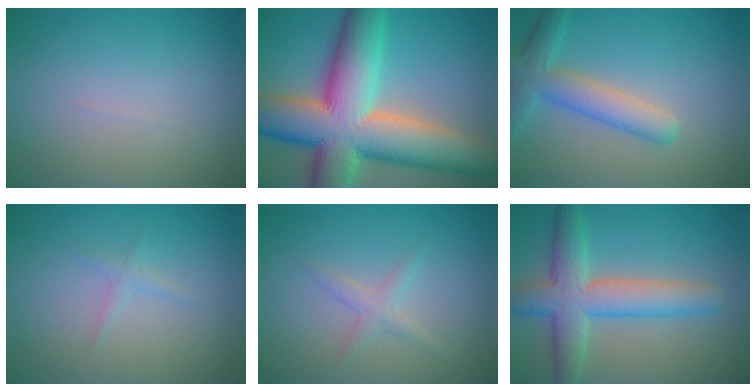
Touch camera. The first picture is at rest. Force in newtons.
{"total": 16.4, "press": 16.3, "slide": 0.9}
{"total": 4.4, "press": 4.4, "slide": 0.2}
{"total": 0.9, "press": 0.9, "slide": 0.1}
{"total": 1.5, "press": 1.5, "slide": 0.1}
{"total": 6.6, "press": 6.6, "slide": 0.3}